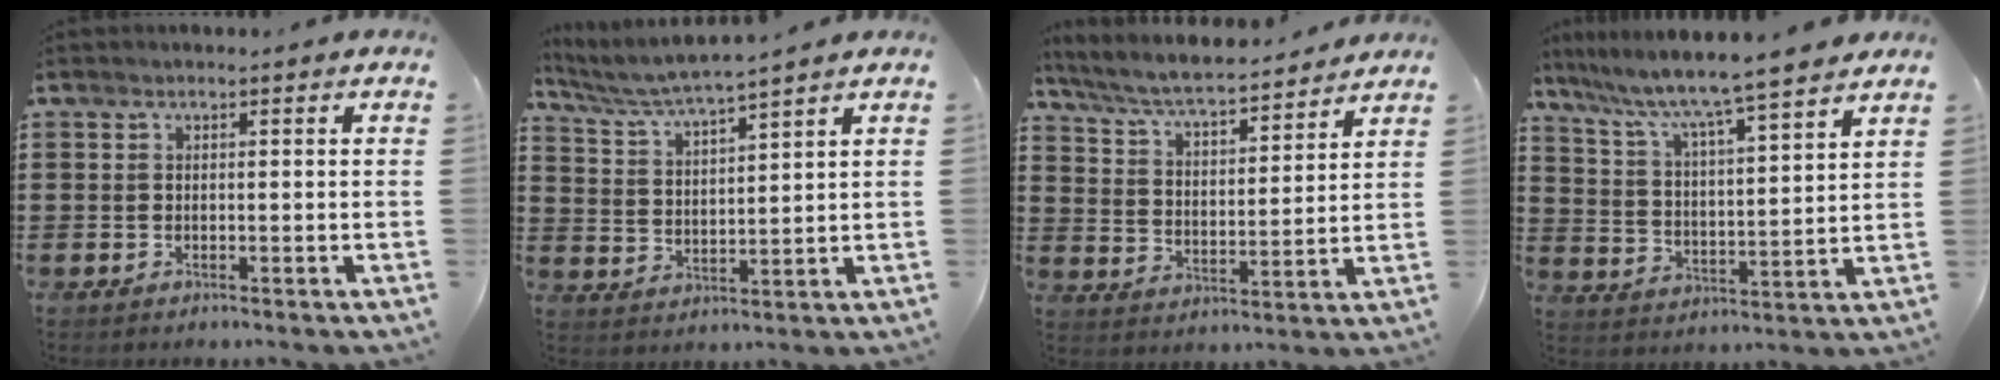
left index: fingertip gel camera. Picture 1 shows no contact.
{"total": 4.6, "force": [4.2, -0.6, 1.7], "torque": [-0.052, -0.027, 0.068]}
{"total": 6.2, "force": [5.7, 0.3, 2.4], "torque": [-0.072, -0.037, 0.094]}
{"total": 6.7, "force": [6.0, -0.6, 2.9], "torque": [-0.082, -0.046, 0.096]}